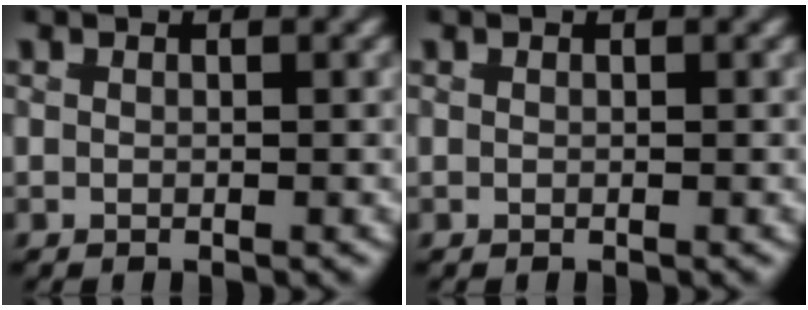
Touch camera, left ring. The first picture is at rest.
{"total": 1.1, "force": [-0.3, -1.0, -0.3], "torque": [0.012, -0.014, 0.008]}